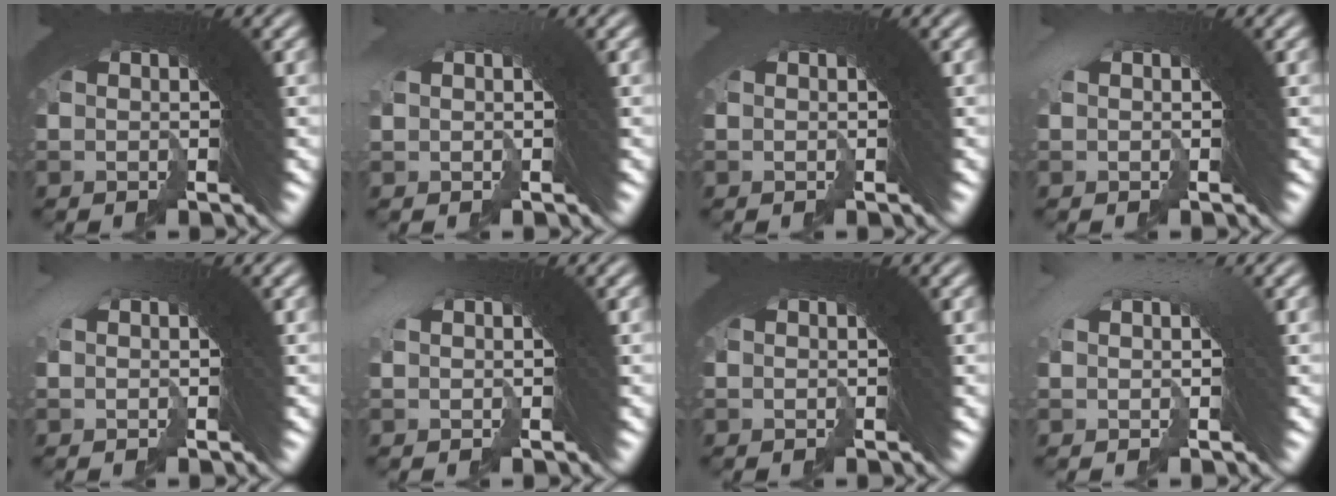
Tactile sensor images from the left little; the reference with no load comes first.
{"total": 6.6, "force": [-1.2, -4.5, -4.7], "torque": [0.056, -0.009, -0.009]}
{"total": 3.2, "force": [-0.7, -2.1, -2.3], "torque": [0.032, -0.008, -0.005]}
{"total": 5.5, "force": [-0.9, -3.7, -3.9], "torque": [0.044, -0.009, -0.007]}
{"total": 6.1, "force": [-0.9, -4.1, -4.4], "torque": [0.051, -0.009, -0.008]}
{"total": 5.5, "force": [-0.5, -3.9, -3.9], "torque": [0.054, -0.006, -0.002]}
{"total": 0.0}
{"total": 6.3, "force": [-0.5, -4.4, -4.5], "torque": [0.063, 0.004, -0.007]}